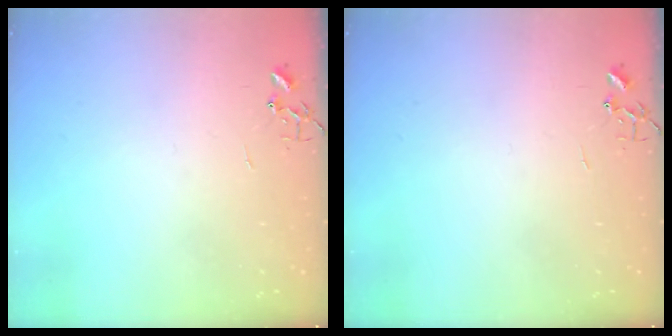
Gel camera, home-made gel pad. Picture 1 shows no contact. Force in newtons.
{"total": 0.0}